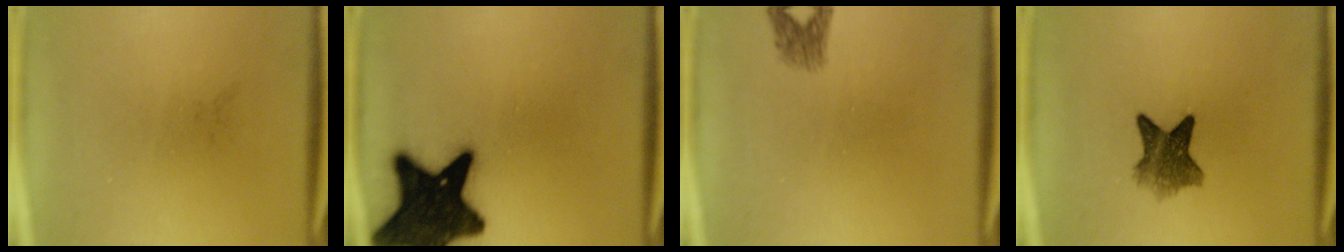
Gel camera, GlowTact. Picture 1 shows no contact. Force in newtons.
{"total": 19.3}
{"total": 1.8}
{"total": 6.5}